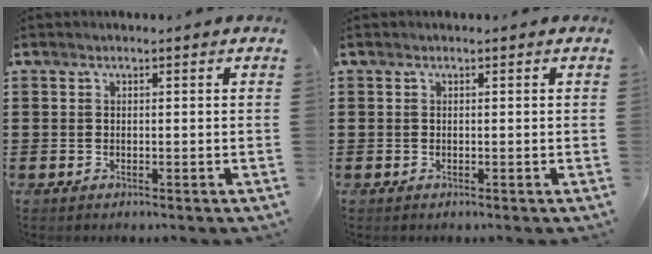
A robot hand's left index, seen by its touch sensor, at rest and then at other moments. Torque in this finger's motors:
{"motor_torque": [-0.02, -0.02, -0.01, -0.01]}